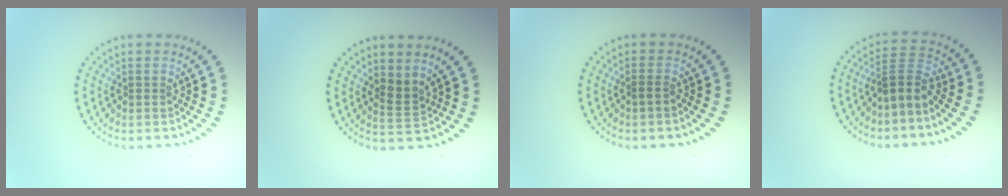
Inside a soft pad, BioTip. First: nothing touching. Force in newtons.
{"total": 1.7, "press": 1.3, "slide": 1.1}
{"total": 0.5, "press": 0.2, "slide": 0.5}
{"total": 2.8, "press": 2.1, "slide": 1.8}